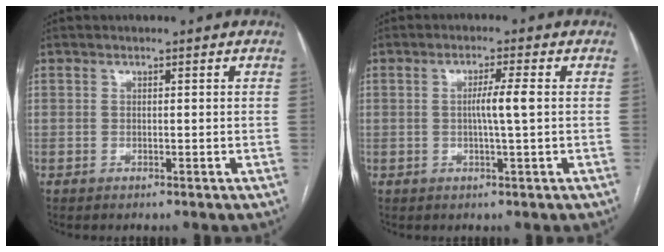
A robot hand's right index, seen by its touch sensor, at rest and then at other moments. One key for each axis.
{"total": 3.6, "fx": 0.1, "fy": -0.4, "fz": 3.6, "tx": -0.065, "ty": -0.001, "tz": 0.001}